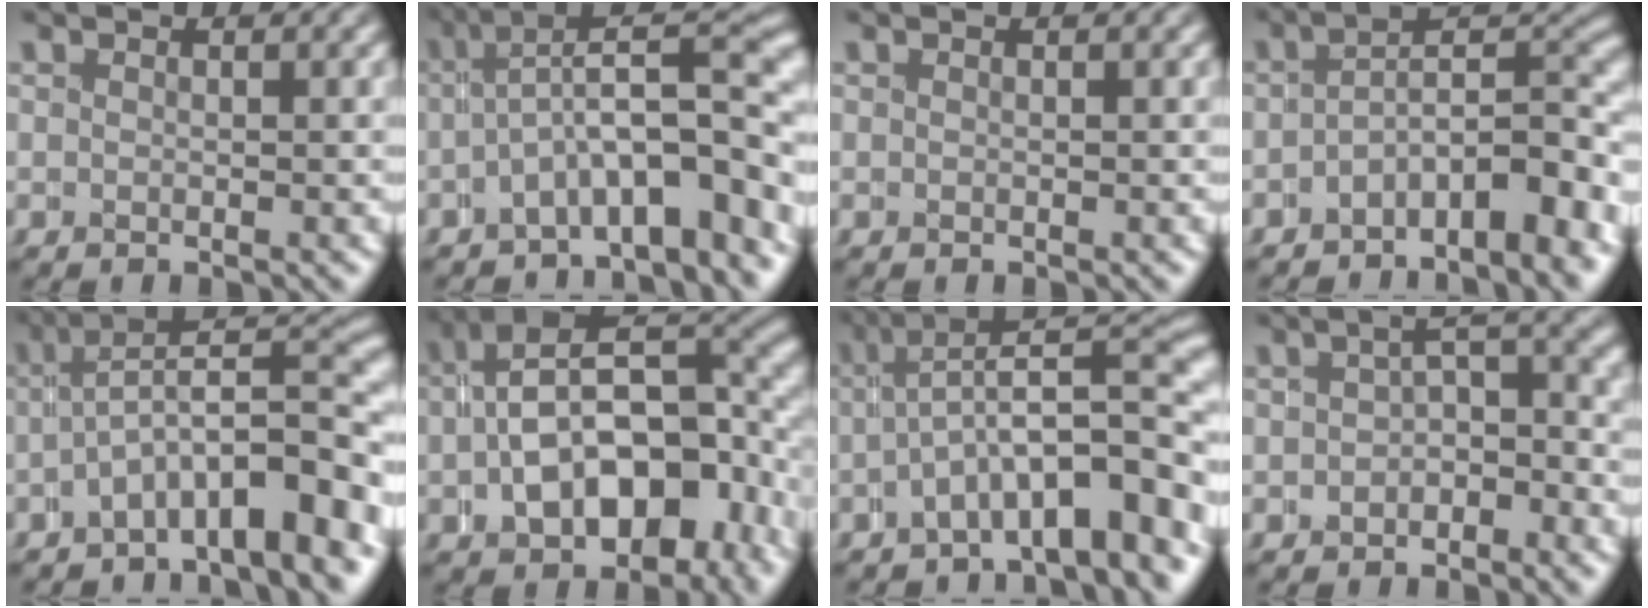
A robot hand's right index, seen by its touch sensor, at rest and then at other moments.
{"total": 8.1, "force": [-1.8, 2.4, 7.5], "torque": [-0.097, -0.004, -0.023]}
{"total": 0.0}
{"total": 6.2, "force": [-2.3, 2.6, 5.1], "torque": [-0.060, 0.004, -0.042]}
{"total": 7.0, "force": [-1.5, 2.1, 6.5], "torque": [-0.078, 0.007, -0.028]}
{"total": 12.3, "force": [-0.2, 7.1, 10.1], "torque": [-0.159, -0.005, 0.007]}
{"total": 7.8, "force": [-1.1, 2.2, 7.4], "torque": [-0.093, 0.003, -0.019]}
{"total": 1.8, "force": [-0.9, 0.8, 1.3], "torque": [-0.007, 0.004, -0.016]}